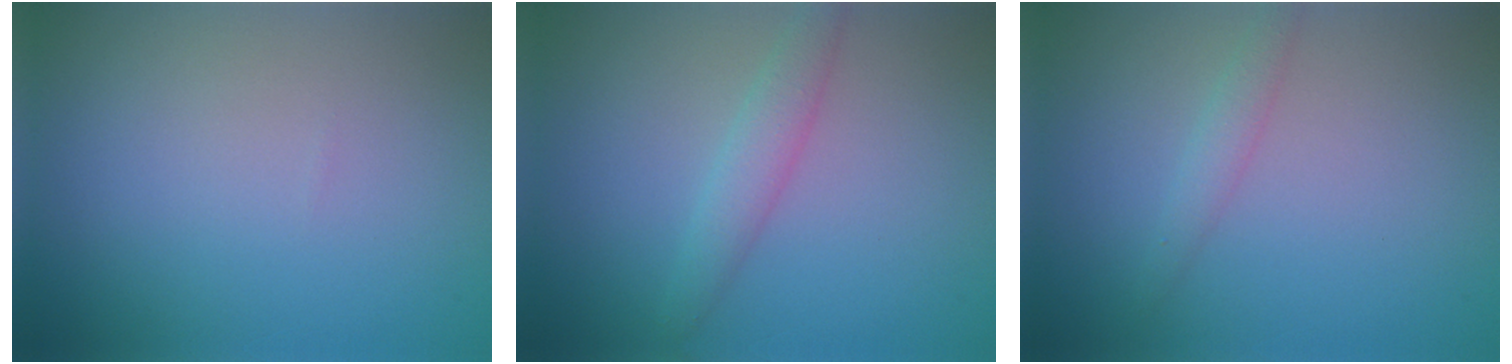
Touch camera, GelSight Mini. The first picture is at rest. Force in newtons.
{"total": 2.3, "press": 2.3, "slide": 0.2}
{"total": 1.4, "press": 1.4, "slide": 0.0}